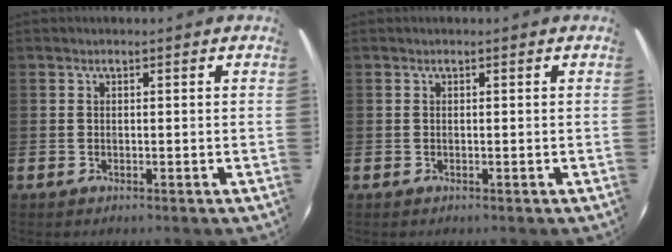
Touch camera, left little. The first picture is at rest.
{"total": 0.0}